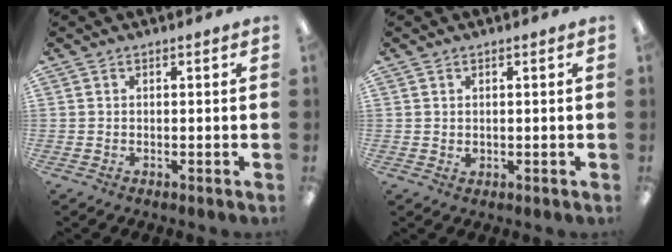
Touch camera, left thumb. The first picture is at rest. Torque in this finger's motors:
{"motor_torque": [-0.17, 0.16, 0.05, -0.15, 0.00]}